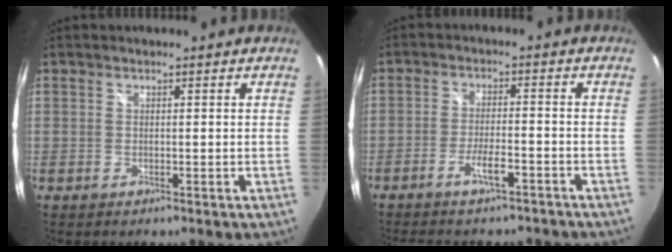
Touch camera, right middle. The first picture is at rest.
{"total": 6.5, "force": [-5.4, 1.3, 3.4], "torque": [-0.076, -0.006, -0.088]}